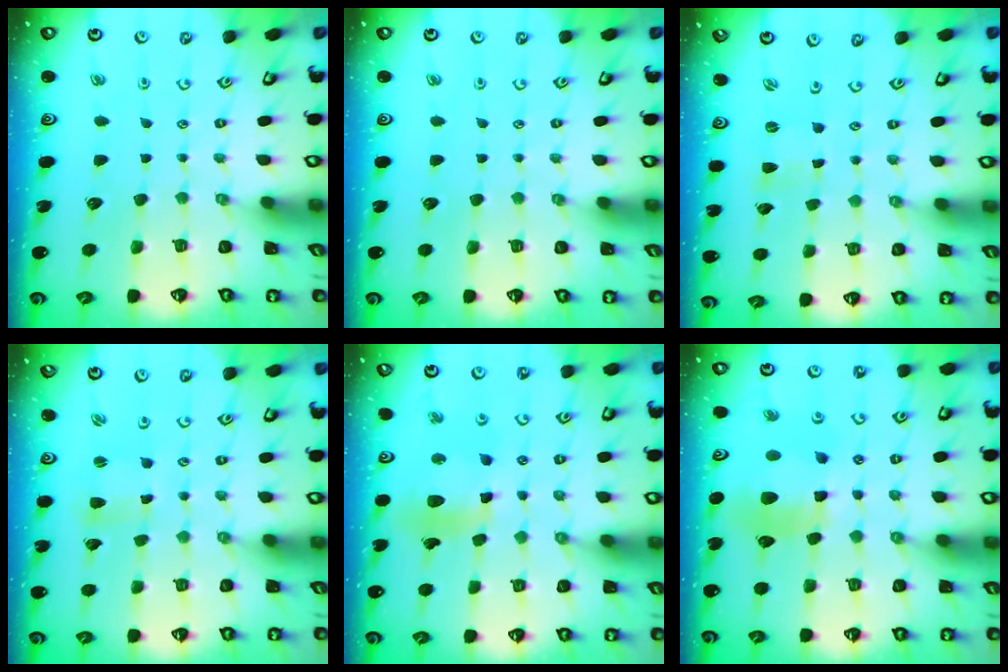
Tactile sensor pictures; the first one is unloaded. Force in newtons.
{"total": 0.0}
{"total": 0.0}
{"total": 2.2, "press": 2.2, "slide": 0.3}
{"total": 12.4, "press": 12.3, "slide": 1.6}
{"total": 11.4, "press": 11.3, "slide": 1.5}